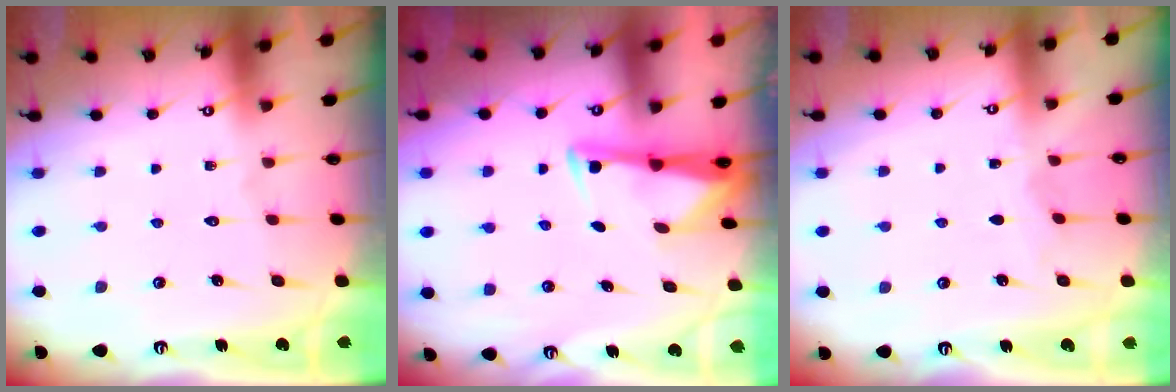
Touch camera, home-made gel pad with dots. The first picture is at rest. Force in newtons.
{"total": 2.9, "press": 2.9, "slide": 0.4}
{"total": 2.7, "press": 2.7, "slide": 0.3}